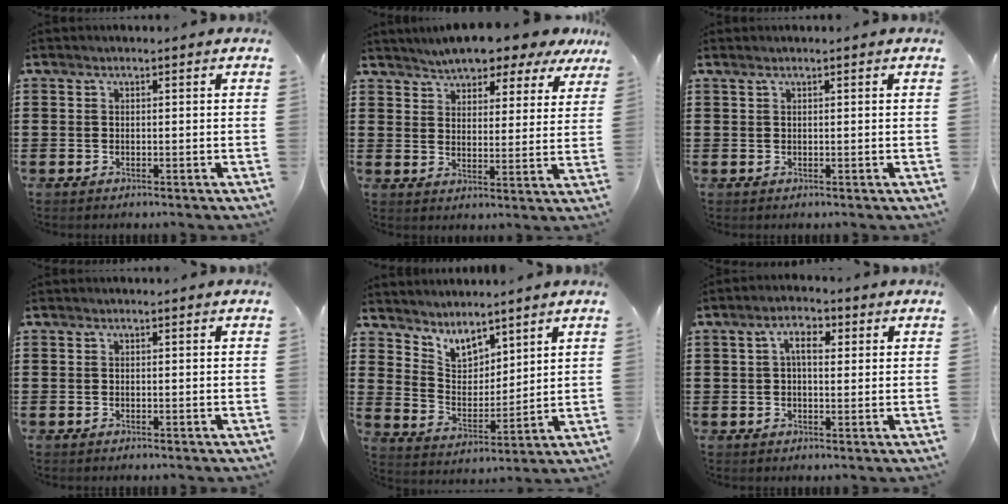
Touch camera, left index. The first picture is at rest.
{"total": 5.6, "force": [5.4, 1.0, 1.1], "torque": [-0.042, -0.029, 0.091]}
{"total": 0.5, "force": [0.4, 0.0, 0.3], "torque": [-0.007, 0.000, 0.008]}
{"total": 0.0}
{"total": 5.8, "force": [5.2, 2.4, 0.9], "torque": [-0.047, -0.026, 0.095]}
{"total": 4.3, "force": [1.0, 2.3, 3.5], "torque": [-0.068, 0.010, 0.012]}